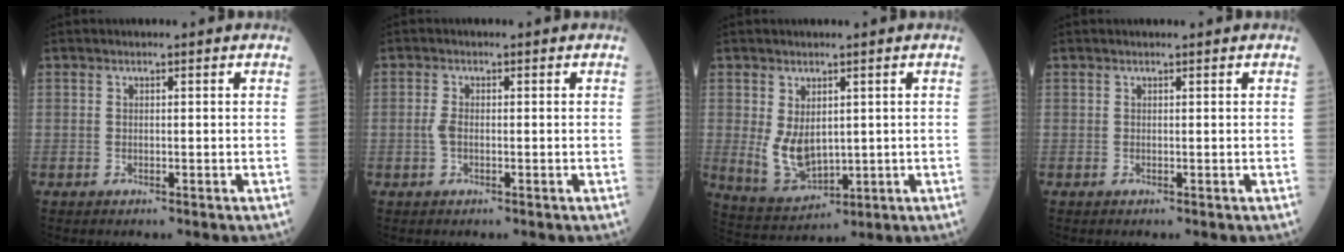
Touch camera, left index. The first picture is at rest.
{"total": 1.6, "force": [-0.4, 0.7, 1.3], "torque": [-0.034, 0.000, -0.010]}
{"total": 6.5, "force": [0.7, 3.9, 5.1], "torque": [-0.112, -0.011, 0.035]}
{"total": 0.0}